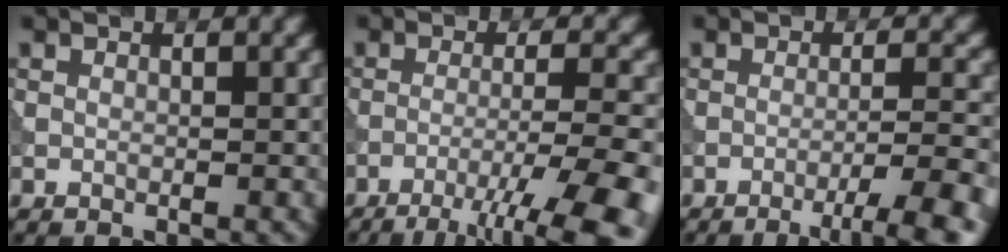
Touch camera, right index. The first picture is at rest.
{"total": 9.9, "force": [-6.6, 1.4, 7.2], "torque": [-0.106, 0.000, -0.092]}
{"total": 6.1, "force": [-3.6, 0.9, 4.9], "torque": [-0.068, 0.012, -0.056]}